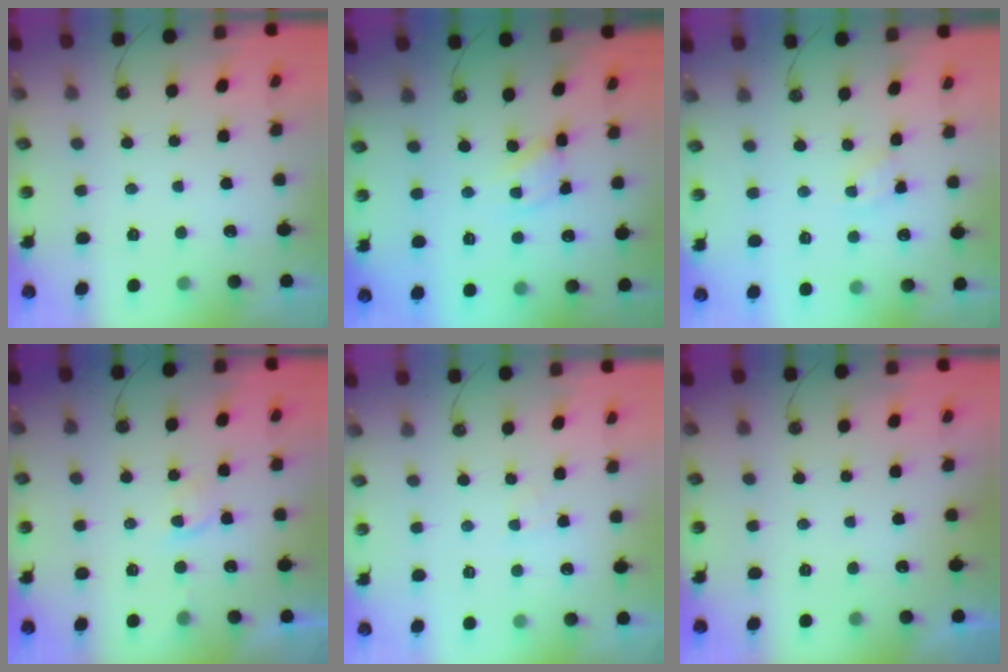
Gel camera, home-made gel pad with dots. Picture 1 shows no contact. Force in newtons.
{"total": 4.5, "press": 4.5, "slide": 0.3}
{"total": 3.1, "press": 3.0, "slide": 0.4}
{"total": 2.0, "press": 2.0, "slide": 0.4}
{"total": 3.4, "press": 3.4, "slide": 0.3}
{"total": 0.0}